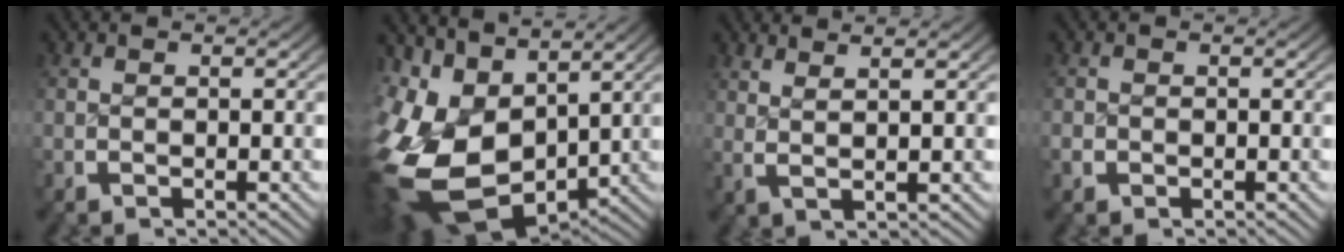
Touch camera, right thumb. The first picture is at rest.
{"total": 16.2, "force": [-2.9, 11.4, 11.1], "torque": [-0.272, -0.082, -0.006]}
{"total": 3.2, "force": [2.2, 0.3, 2.3], "torque": [-0.038, 0.003, 0.044]}
{"total": 1.2, "force": [-0.5, 1.0, 0.3], "torque": [-0.009, -0.004, -0.010]}